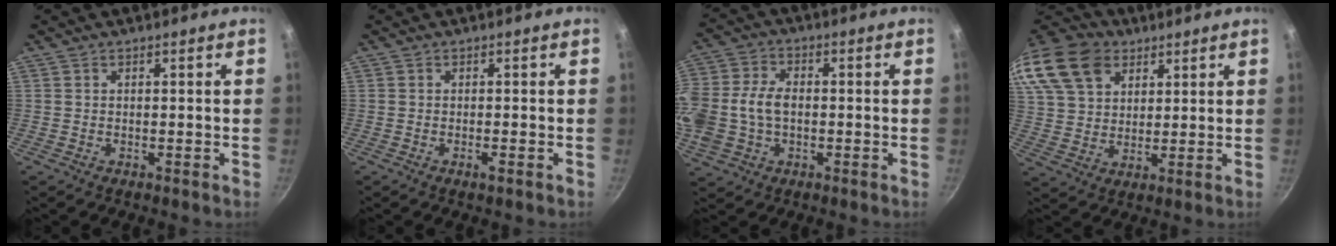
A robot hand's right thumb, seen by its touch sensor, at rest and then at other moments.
{"total": 0.9, "force": [-0.5, 0.1, 0.7], "torque": [-0.021, 0.001, -0.009]}
{"total": 15.0, "force": [-1.1, 10.9, 10.3], "torque": [-0.232, 0.030, -0.024]}
{"total": 21.4, "force": [12.3, 14.6, 9.8], "torque": [-0.223, 0.010, 0.235]}